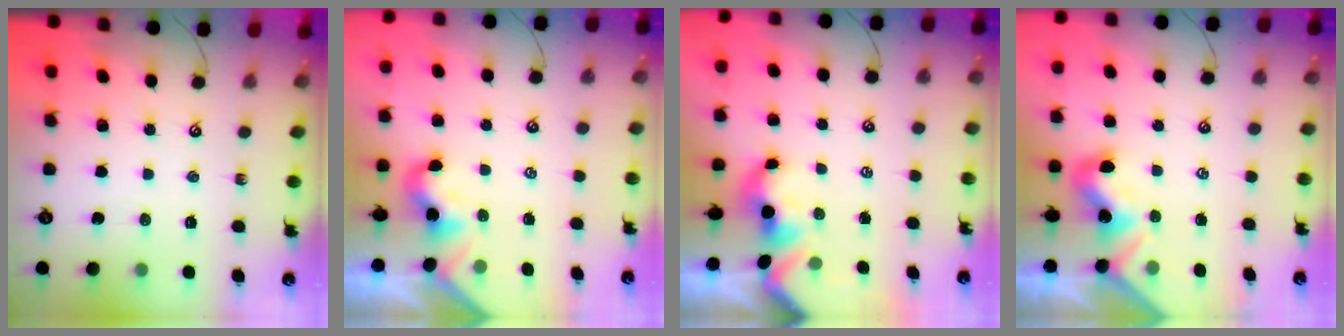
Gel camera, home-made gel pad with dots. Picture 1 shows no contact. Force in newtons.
{"total": 0.6, "press": 0.4, "slide": 0.4}
{"total": 0.6, "press": 0.4, "slide": 0.4}
{"total": 1.8, "press": 1.8, "slide": 0.2}